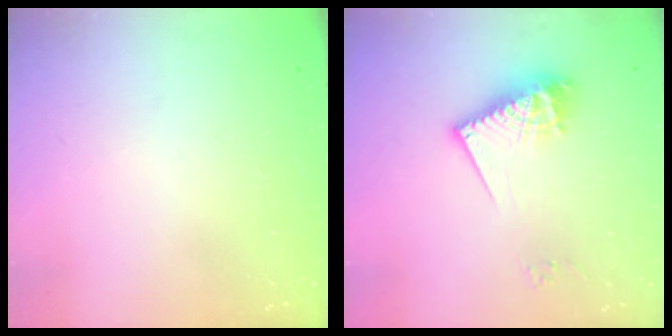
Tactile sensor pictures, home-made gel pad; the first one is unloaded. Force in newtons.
{"total": 13.0, "press": 12.9, "slide": 1.2}